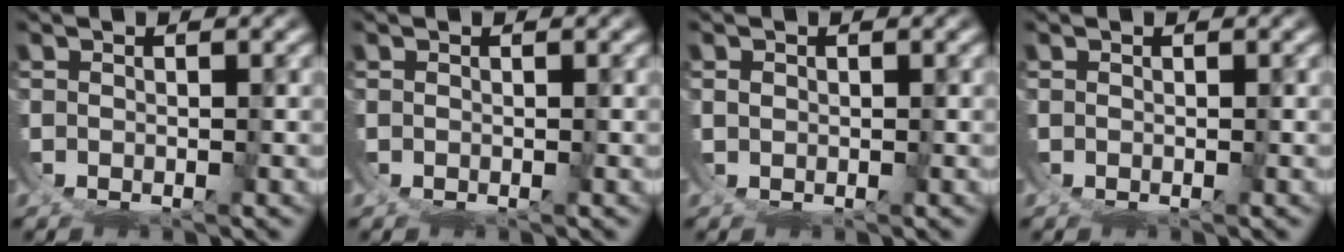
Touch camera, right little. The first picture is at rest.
{"total": 0.0}
{"total": 1.2, "force": [0.5, -1.1, 0.0], "torque": [0.004, -0.002, 0.018]}
{"total": 0.0}